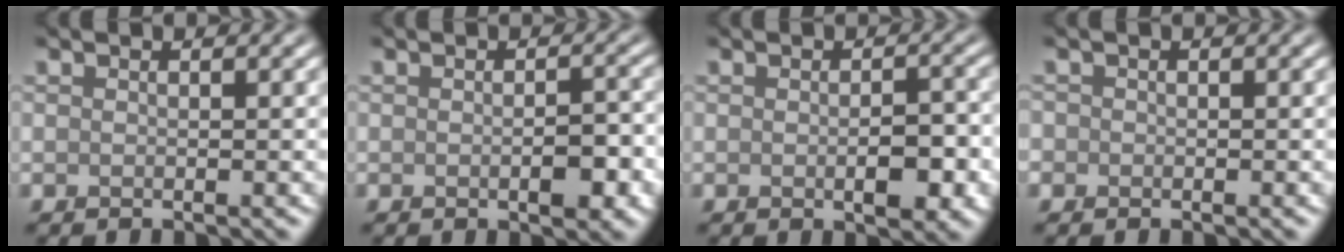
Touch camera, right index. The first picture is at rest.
{"total": 2.5, "force": [-0.6, 1.0, 2.2], "torque": [-0.030, -0.001, -0.007]}
{"total": 2.9, "force": [-0.6, 1.3, 2.5], "torque": [-0.035, -0.003, -0.005]}
{"total": 0.8, "force": [-0.2, 0.8, 0.0], "torque": [0.006, -0.004, -0.007]}